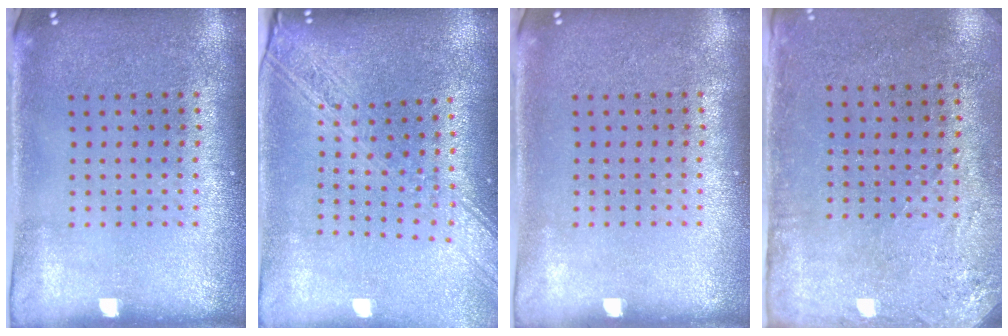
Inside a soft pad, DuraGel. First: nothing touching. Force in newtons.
{"total": 2.3, "press": 1.9, "slide": 1.3}
{"total": 0.0}
{"total": 2.8, "press": 2.3, "slide": 1.6}